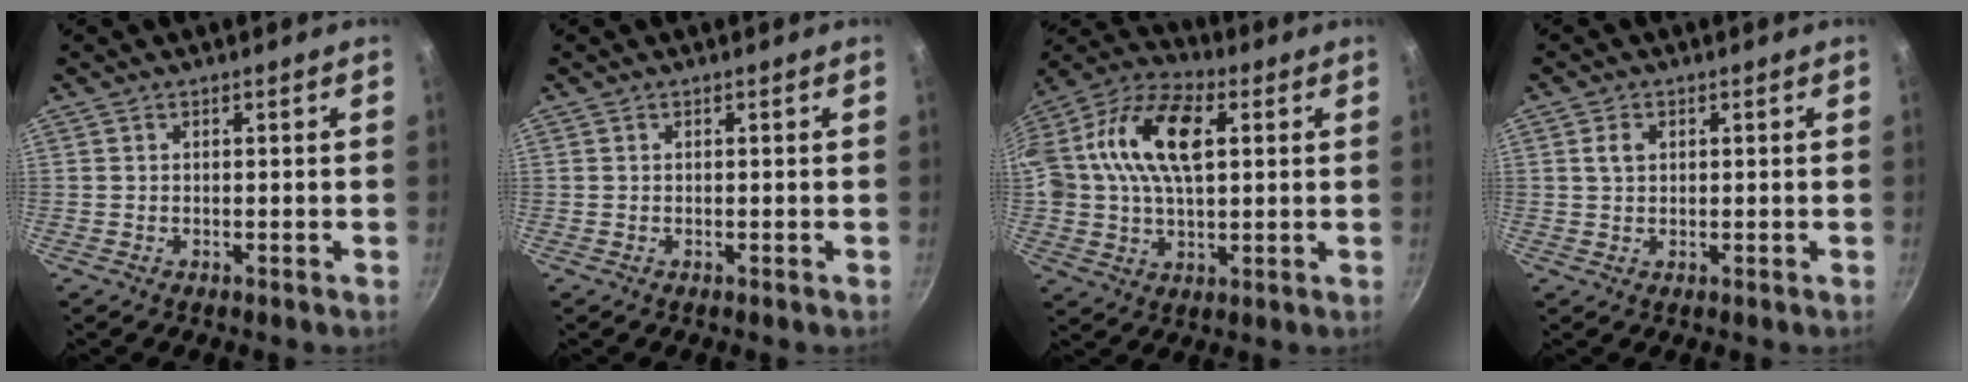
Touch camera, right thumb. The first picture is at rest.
{"total": 0.0}
{"total": 19.1, "force": [3.8, 11.4, 14.9], "torque": [-0.273, 0.025, 0.050]}
{"total": 2.5, "force": [0.7, 1.8, 1.6], "torque": [-0.023, 0.003, 0.013]}